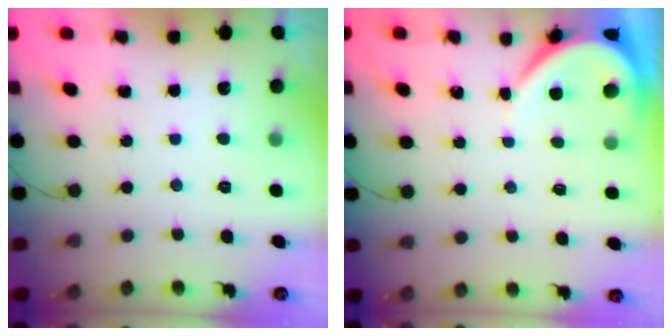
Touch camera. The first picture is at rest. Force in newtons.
{"total": 3.6, "press": 3.5, "slide": 0.5}